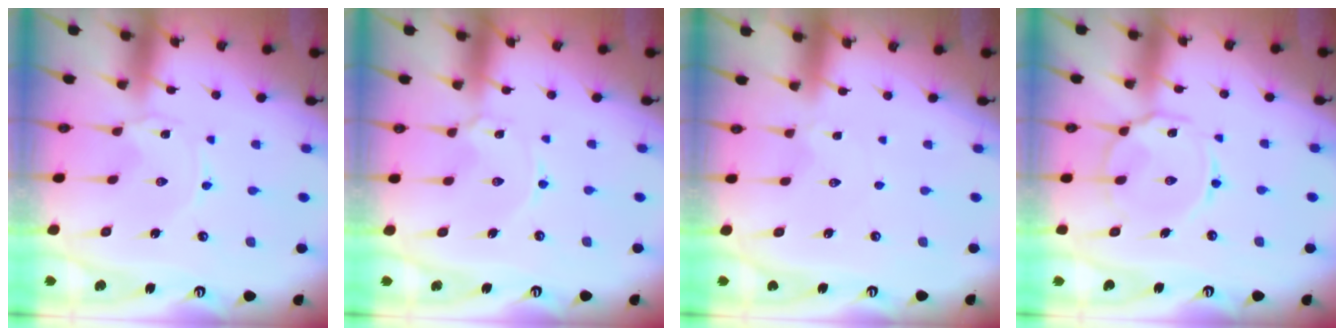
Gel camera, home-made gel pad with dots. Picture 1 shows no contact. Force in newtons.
{"total": 2.0, "press": 2.0, "slide": 0.1}
{"total": 2.4, "press": 2.4, "slide": 0.4}
{"total": 11.8, "press": 11.7, "slide": 0.9}